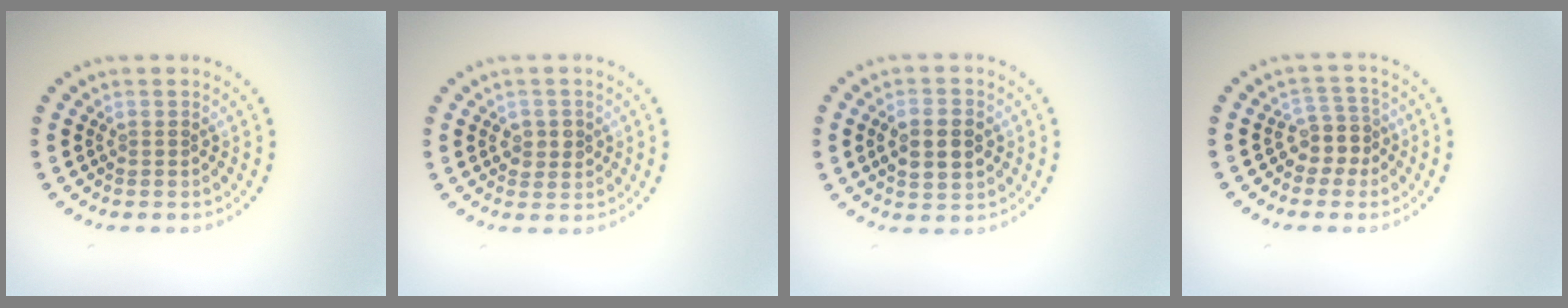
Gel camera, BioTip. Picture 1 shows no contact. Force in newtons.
{"total": 1.8, "press": 1.8, "slide": 0.1}
{"total": 4.6, "press": 4.6, "slide": 0.4}
{"total": 2.7, "press": 2.1, "slide": 1.6}